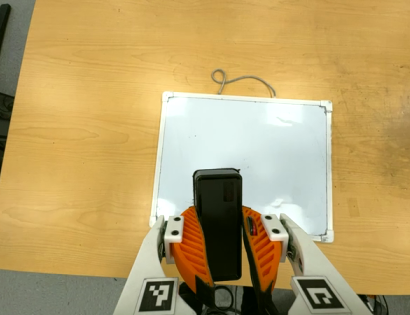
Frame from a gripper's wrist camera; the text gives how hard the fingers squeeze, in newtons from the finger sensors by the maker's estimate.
{"total": 11.5, "left": 8.2, "right": 14.7}